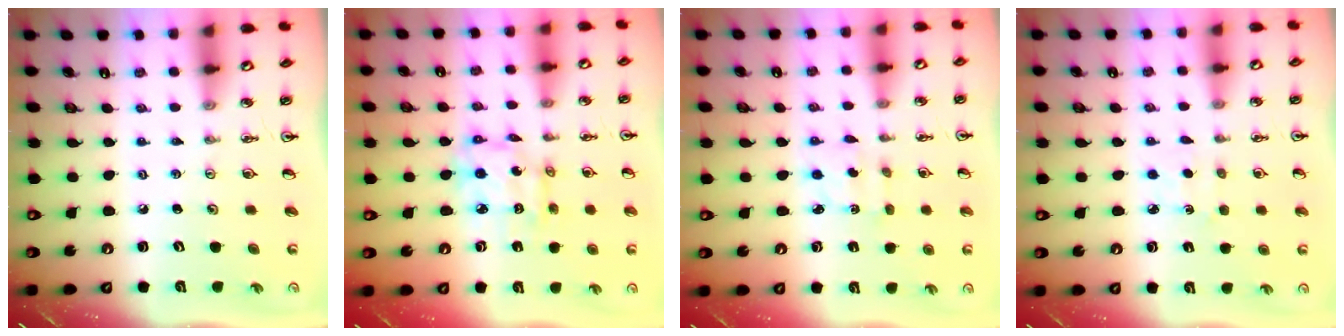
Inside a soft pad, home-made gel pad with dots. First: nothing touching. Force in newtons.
{"total": 8.3, "press": 8.2, "slide": 0.6}
{"total": 2.2, "press": 2.2, "slide": 0.4}
{"total": 3.5, "press": 3.5, "slide": 0.5}